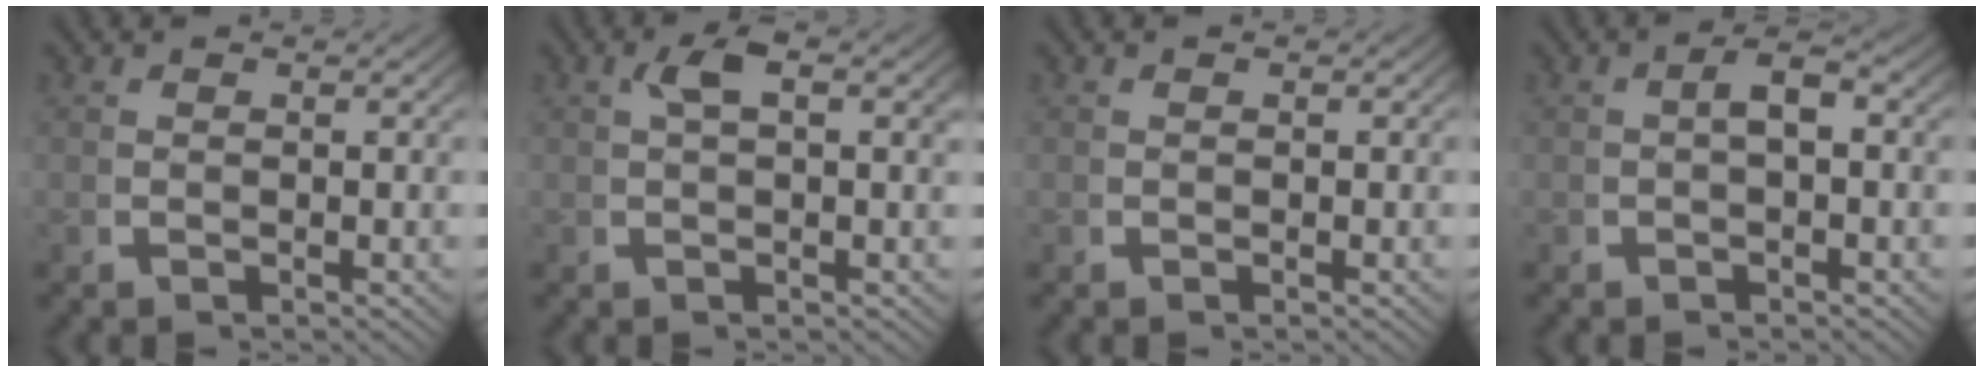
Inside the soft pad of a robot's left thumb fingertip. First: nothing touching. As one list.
[{"total": 2.5, "force": [0.9, 0.9, 2.2], "torque": [-0.040, 0.004, 0.014]}, {"total": 0.0}, {"total": 2.0, "force": [-0.3, 0.9, 1.8], "torque": [-0.031, 0.004, -0.006]}]